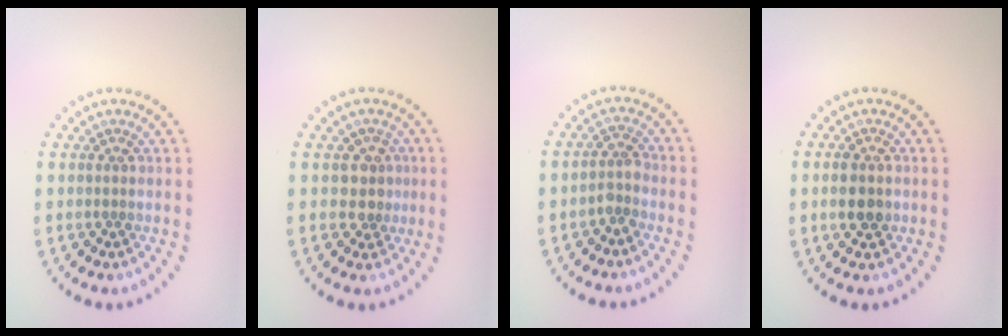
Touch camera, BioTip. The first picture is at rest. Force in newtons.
{"total": 2.2, "press": 1.8, "slide": 1.2}
{"total": 1.9, "press": 1.4, "slide": 1.2}
{"total": 2.4, "press": 2.4, "slide": 0.2}